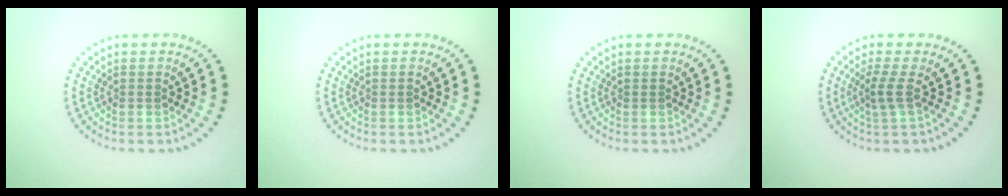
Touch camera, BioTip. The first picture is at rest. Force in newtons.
{"total": 0.0}
{"total": 0.0}
{"total": 1.8, "press": 1.1, "slide": 1.4}